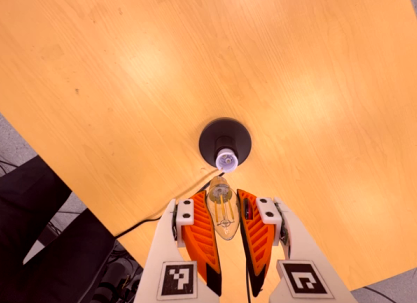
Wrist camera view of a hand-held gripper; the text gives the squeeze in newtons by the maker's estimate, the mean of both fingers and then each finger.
{"total": 21.9, "left": 27.1, "right": 16.8}